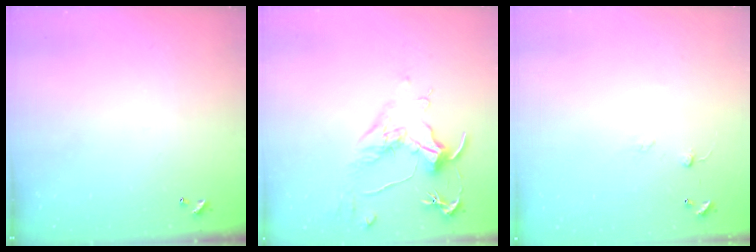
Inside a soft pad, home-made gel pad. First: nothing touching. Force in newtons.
{"total": 1.8, "press": 1.5, "slide": 0.9}
{"total": 6.7, "press": 6.6, "slide": 0.6}